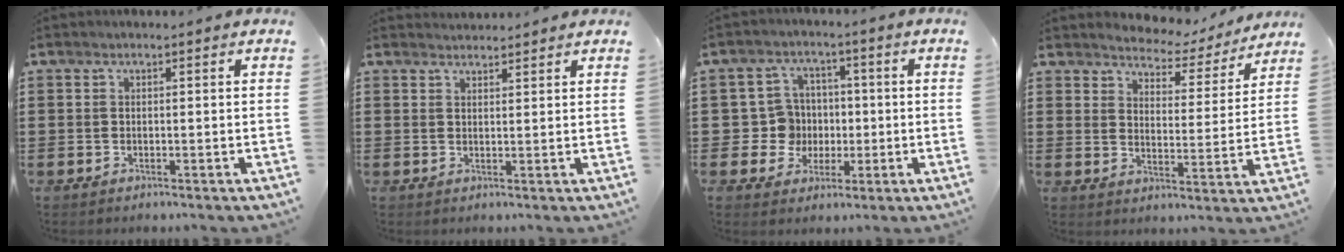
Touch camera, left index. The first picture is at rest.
{"total": 1.5, "force": [1.4, 0.1, 0.0], "torque": [-0.002, 0.001, 0.028]}
{"total": 6.5, "force": [-0.1, 6.4, 1.4], "torque": [-0.048, 0.012, 0.002]}
{"total": 3.8, "force": [3.7, 0.6, -0.2], "torque": [-0.023, -0.031, 0.059]}